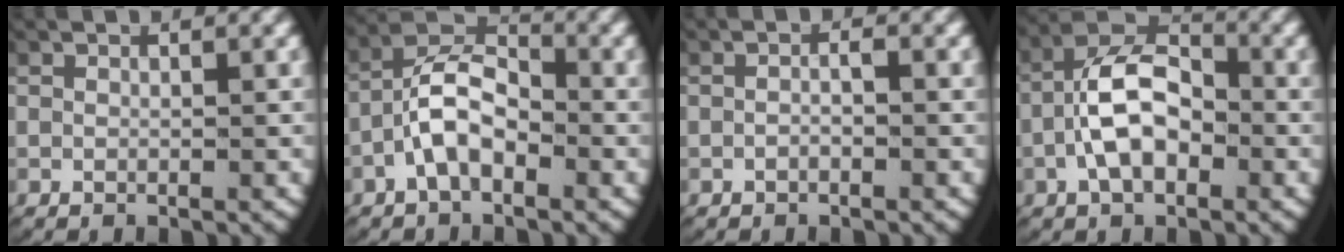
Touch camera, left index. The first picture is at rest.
{"total": 6.0, "force": [-0.9, 4.2, 4.2], "torque": [-0.066, -0.001, -0.029]}
{"total": 0.9, "force": [-0.5, 0.2, 0.8], "torque": [-0.017, 0.002, -0.010]}
{"total": 6.9, "force": [-0.9, 4.4, 5.2], "torque": [-0.094, -0.007, -0.018]}